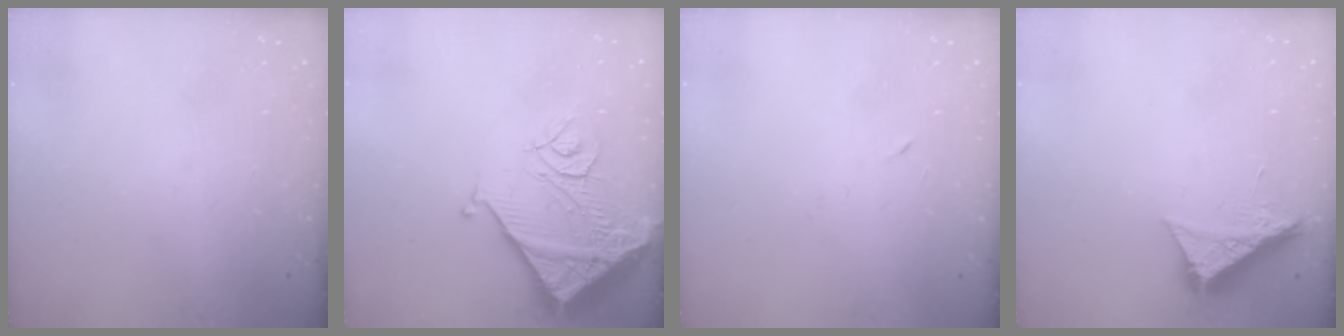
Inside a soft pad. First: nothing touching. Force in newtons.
{"total": 14.6, "press": 14.5, "slide": 2.0}
{"total": 3.1, "press": 3.0, "slide": 1.0}
{"total": 8.4, "press": 8.4, "slide": 0.4}